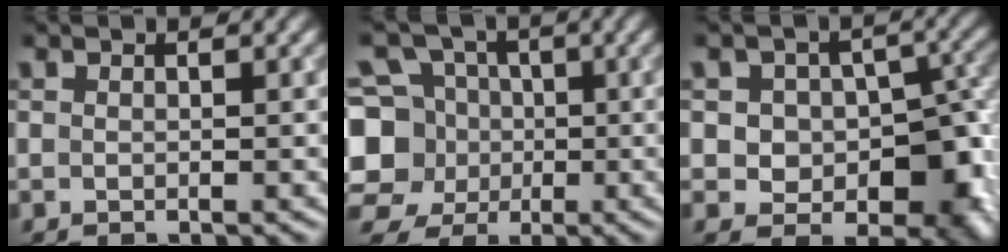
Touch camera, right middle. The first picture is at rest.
{"total": 8.2, "force": [-0.9, 7.5, 3.4], "torque": [-0.079, 0.012, -0.045]}
{"total": 10.2, "force": [-1.6, 7.9, 6.2], "torque": [-0.044, 0.001, -0.037]}